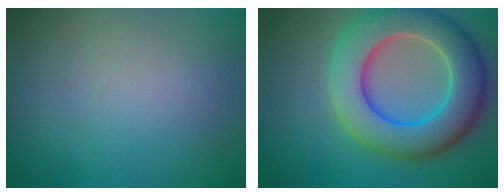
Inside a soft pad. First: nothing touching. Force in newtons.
{"total": 10.5, "press": 10.5, "slide": 0.7}